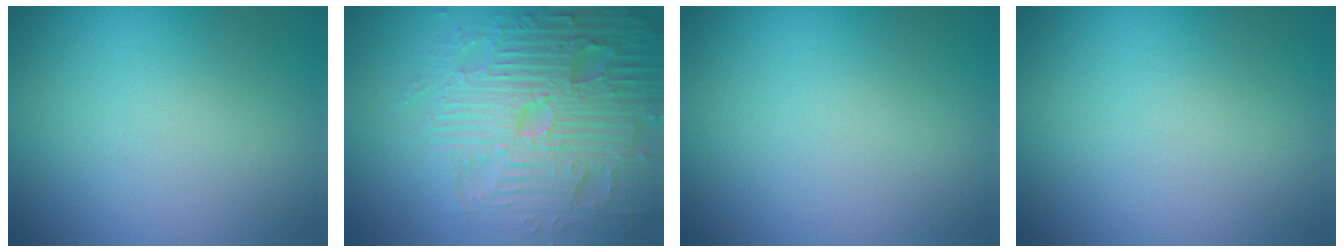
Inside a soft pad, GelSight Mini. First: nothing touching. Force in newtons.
{"total": 7.8, "press": 7.5, "slide": 1.8}
{"total": 0.0}
{"total": 0.0}